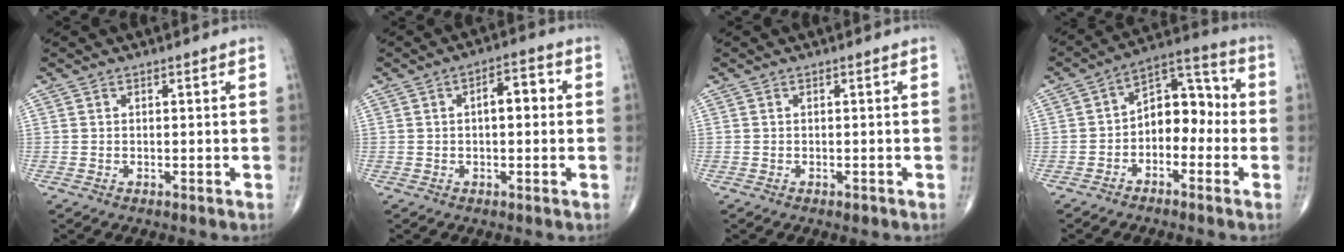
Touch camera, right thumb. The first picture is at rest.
{"total": 5.4, "force": [0.6, 2.6, 4.7], "torque": [-0.058, 0.018, 0.002]}
{"total": 0.6, "force": [-0.4, 0.3, 0.4], "torque": [-0.003, -0.001, -0.005]}
{"total": 8.9, "force": [-1.8, 6.0, 6.3], "torque": [-0.060, 0.046, -0.045]}